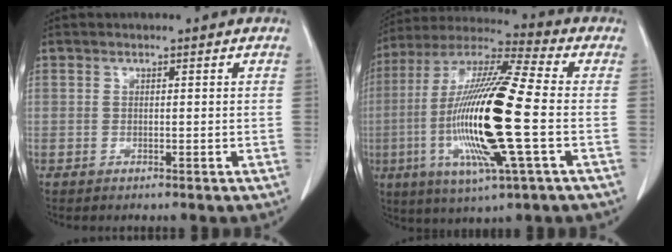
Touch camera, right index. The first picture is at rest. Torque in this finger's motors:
{"motor_torque": [2.14, 0.00, 1.05, 0.21]}